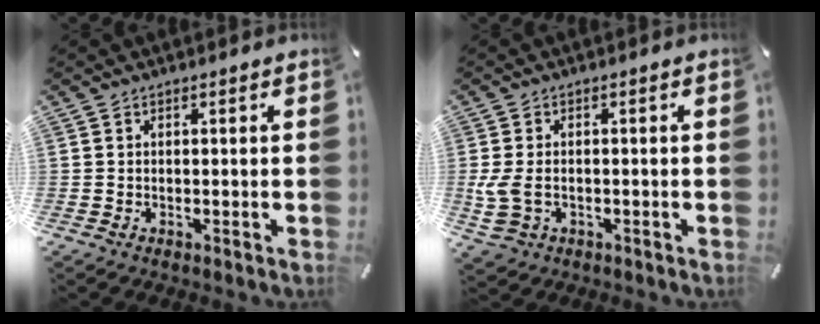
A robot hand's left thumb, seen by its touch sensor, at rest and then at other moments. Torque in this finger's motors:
{"motor_torque": [0.25, 0.30, 0.35, 0.10, 0.11]}